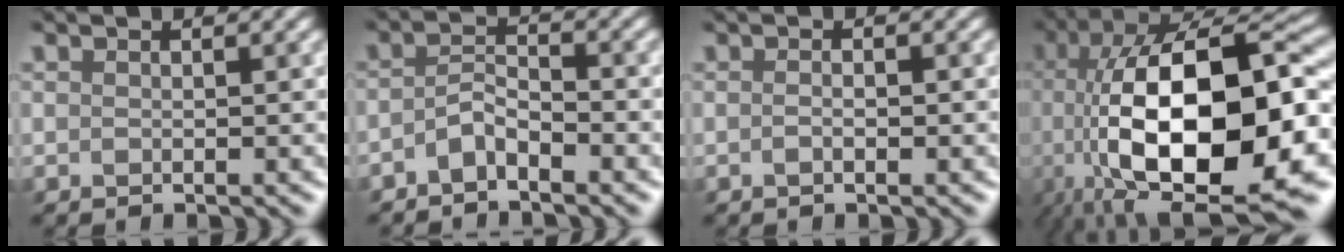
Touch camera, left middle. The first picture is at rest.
{"total": 1.9, "force": [-1.6, 0.3, 1.0], "torque": [-0.028, 0.008, -0.032]}
{"total": 0.8, "force": [-0.3, 0.2, 0.7], "torque": [-0.006, 0.002, -0.007]}
{"total": 18.8, "force": [-1.0, 8.8, 16.6], "torque": [-0.283, 0.020, -0.003]}